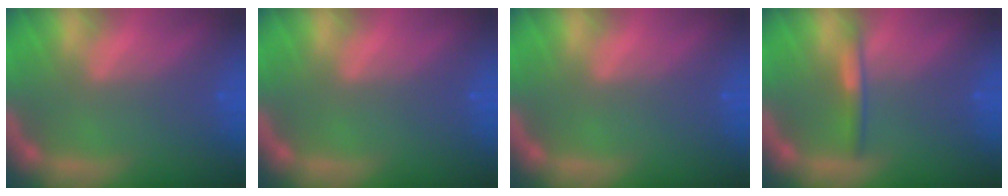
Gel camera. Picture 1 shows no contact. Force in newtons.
{"total": 0.0}
{"total": 0.0}
{"total": 2.0}